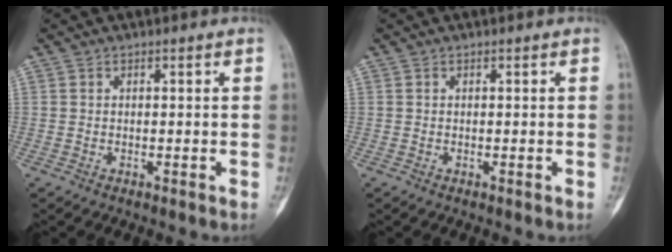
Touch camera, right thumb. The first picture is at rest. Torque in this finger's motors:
{"motor_torque": [0.00, -0.01, 0.01, 0.00, 0.00]}